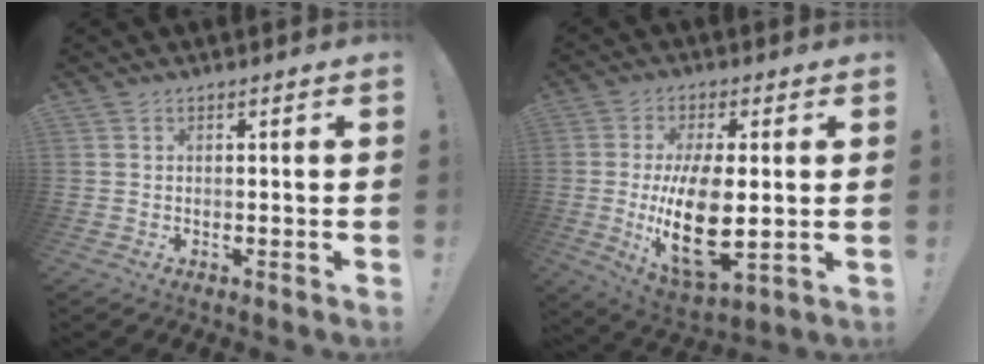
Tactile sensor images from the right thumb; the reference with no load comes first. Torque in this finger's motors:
{"motor_torque": [2.14, 2.75, 0.28, 0.08, 0.32]}